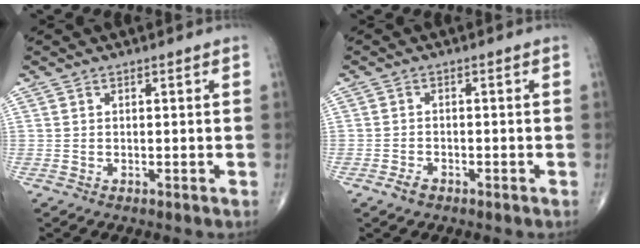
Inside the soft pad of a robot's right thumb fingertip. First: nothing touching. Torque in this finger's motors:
{"motor_torque": [0.05, -0.08, -0.13, -0.15, -0.01]}